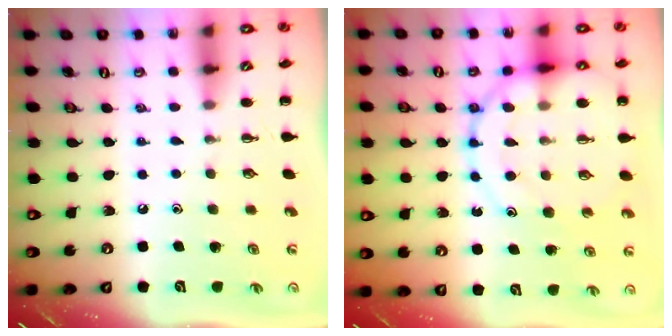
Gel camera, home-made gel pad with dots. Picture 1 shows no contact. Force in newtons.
{"total": 17.9, "press": 17.8, "slide": 2.2}